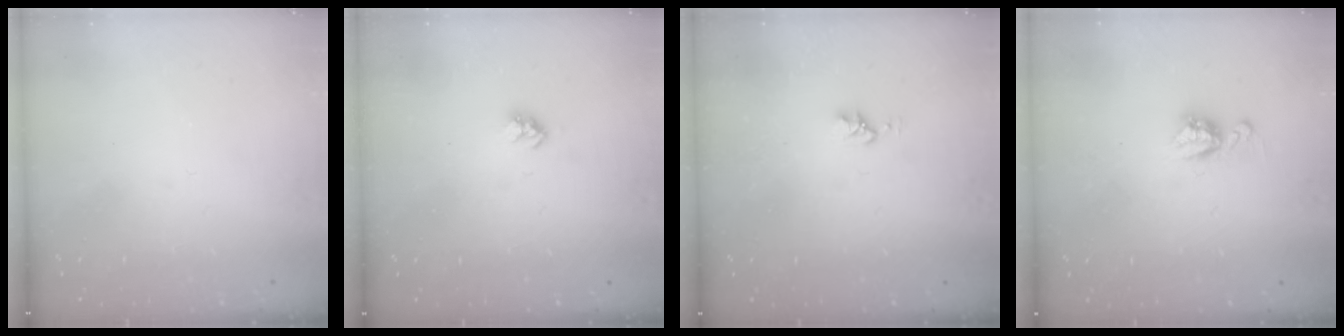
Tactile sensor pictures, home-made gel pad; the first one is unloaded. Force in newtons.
{"total": 3.0, "press": 3.0, "slide": 0.3}
{"total": 3.0, "press": 3.0, "slide": 0.4}
{"total": 7.7, "press": 7.7, "slide": 0.6}